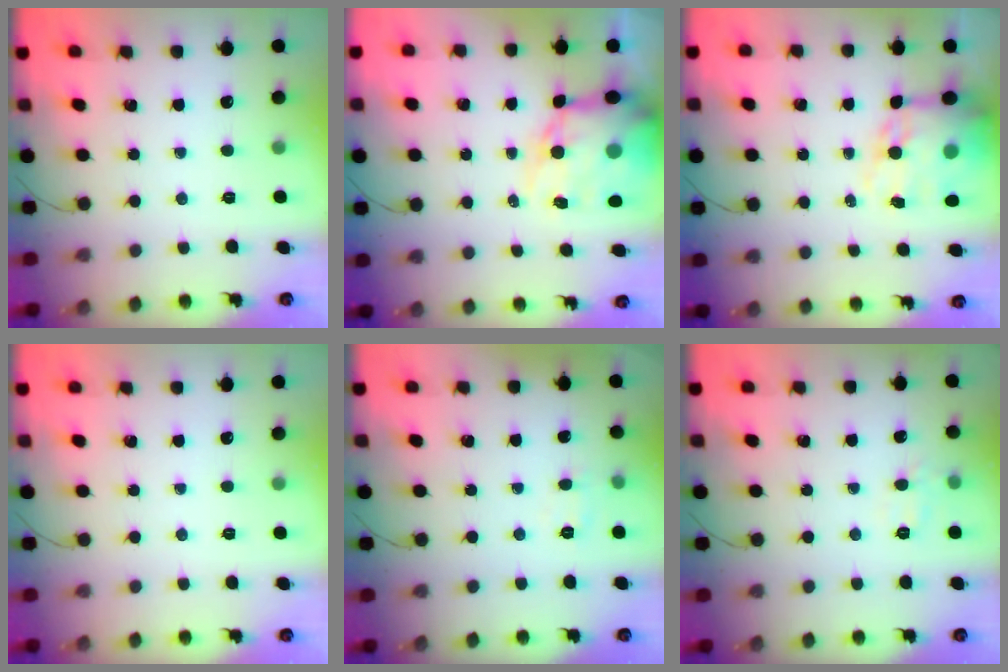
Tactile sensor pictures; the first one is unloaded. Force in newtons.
{"total": 15.6, "press": 15.2, "slide": 3.8}
{"total": 14.9, "press": 14.4, "slide": 3.7}
{"total": 0.0}
{"total": 5.8, "press": 5.6, "slide": 1.4}
{"total": 5.8, "press": 5.8, "slide": 1.1}